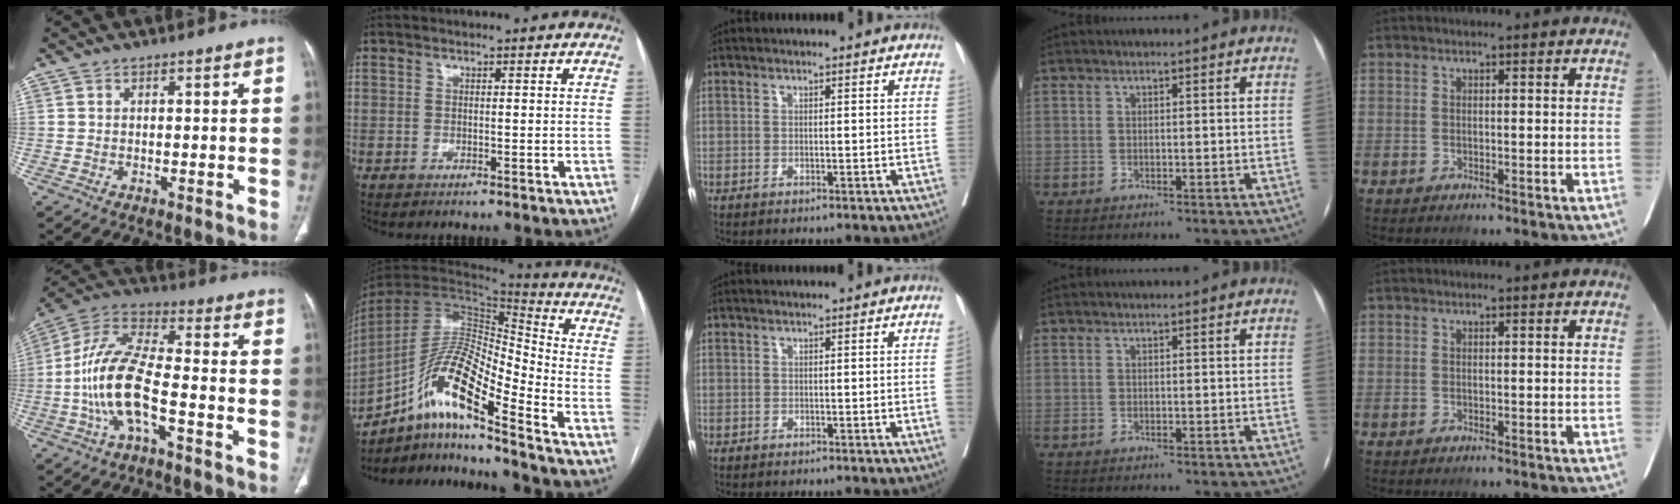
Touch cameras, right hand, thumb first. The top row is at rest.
{"thumb": {"total": 14.3, "force": [-4.1, 5.3, 12.7], "torque": [-0.268, 0.043, -0.080]}, "index": {"total": 16.6, "force": [-10.4, 1.6, 12.8], "torque": [-0.250, 0.008, -0.187]}, "middle": {"total": 1.0, "force": [0.0, -0.1, 1.0], "torque": [-0.014, 0.005, -0.001]}}